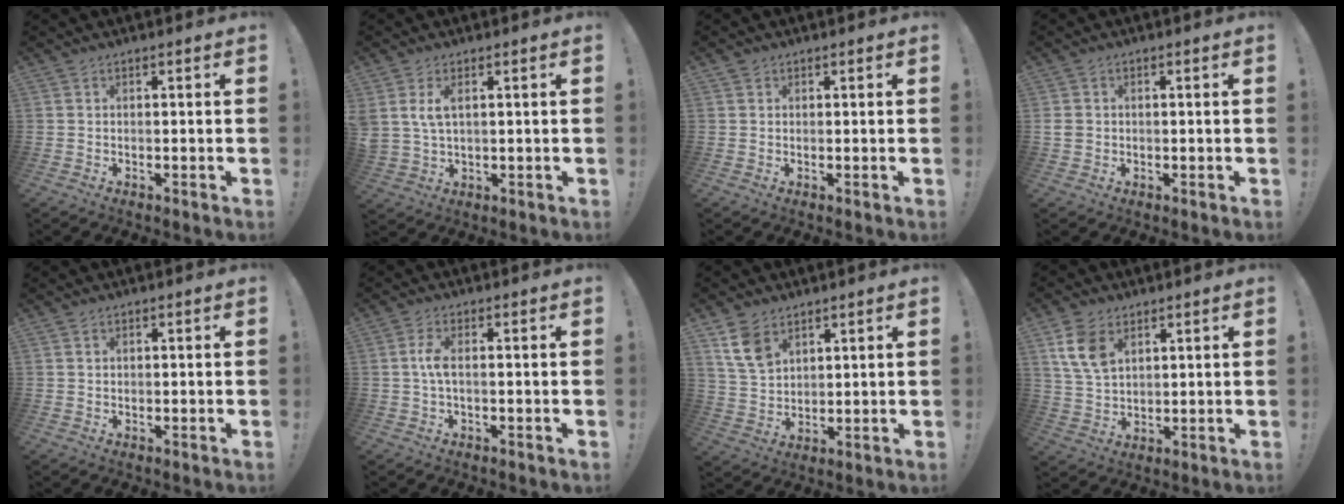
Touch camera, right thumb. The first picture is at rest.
{"total": 5.3, "force": [2.3, 2.5, 4.0], "torque": [-0.079, -0.006, 0.040]}
{"total": 1.1, "force": [0.7, 0.8, 0.0], "torque": [0.006, -0.002, 0.012]}
{"total": 2.6, "force": [0.0, 2.3, 1.2], "torque": [-0.014, 0.005, 0.001]}
{"total": 0.7, "force": [0.5, 0.4, 0.2], "torque": [0.004, -0.003, 0.009]}
{"total": 4.3, "force": [0.1, 1.3, 4.1], "torque": [-0.083, 0.004, 0.000]}
{"total": 9.4, "force": [5.7, 5.9, 4.6], "torque": [-0.081, -0.019, 0.114]}
{"total": 10.4, "force": [5.1, 6.8, 6.0], "torque": [-0.110, -0.010, 0.100]}